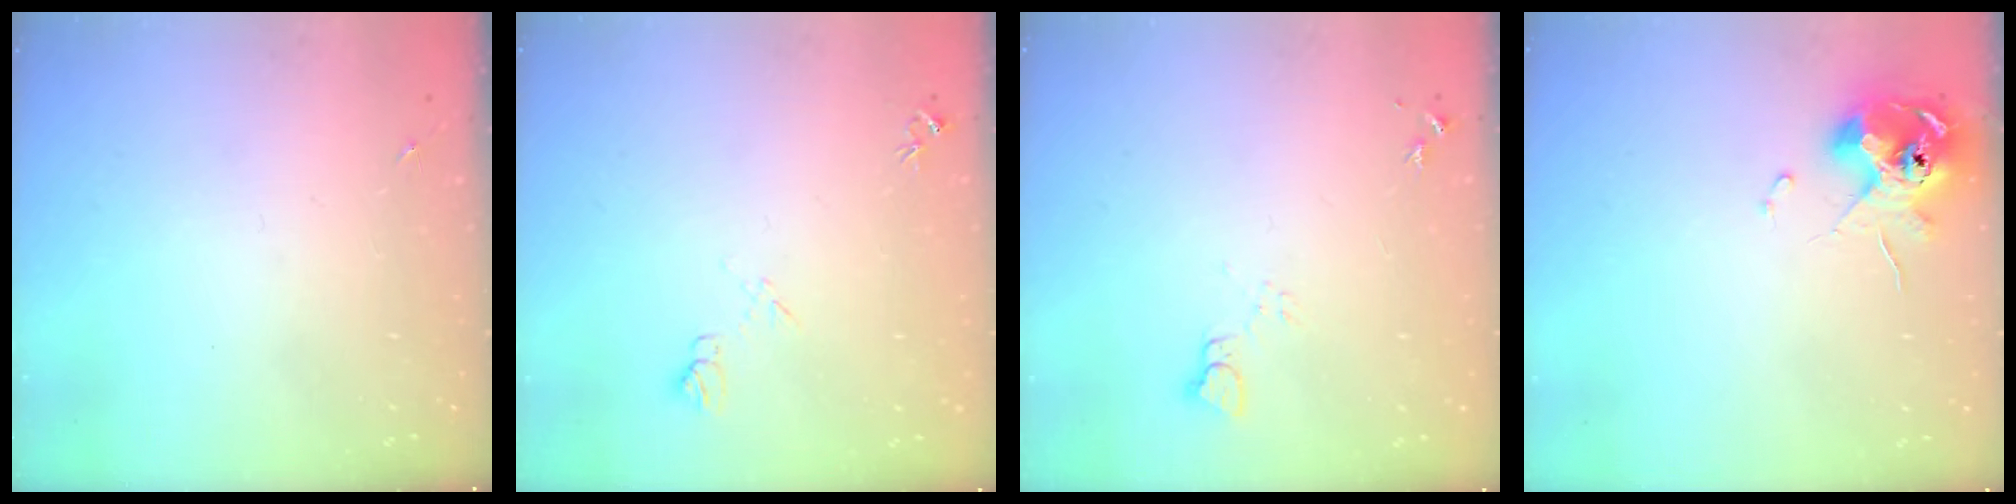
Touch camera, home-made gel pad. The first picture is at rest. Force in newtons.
{"total": 6.7, "press": 6.7, "slide": 0.7}
{"total": 3.5, "press": 3.5, "slide": 0.4}
{"total": 10.4, "press": 10.3, "slide": 1.4}